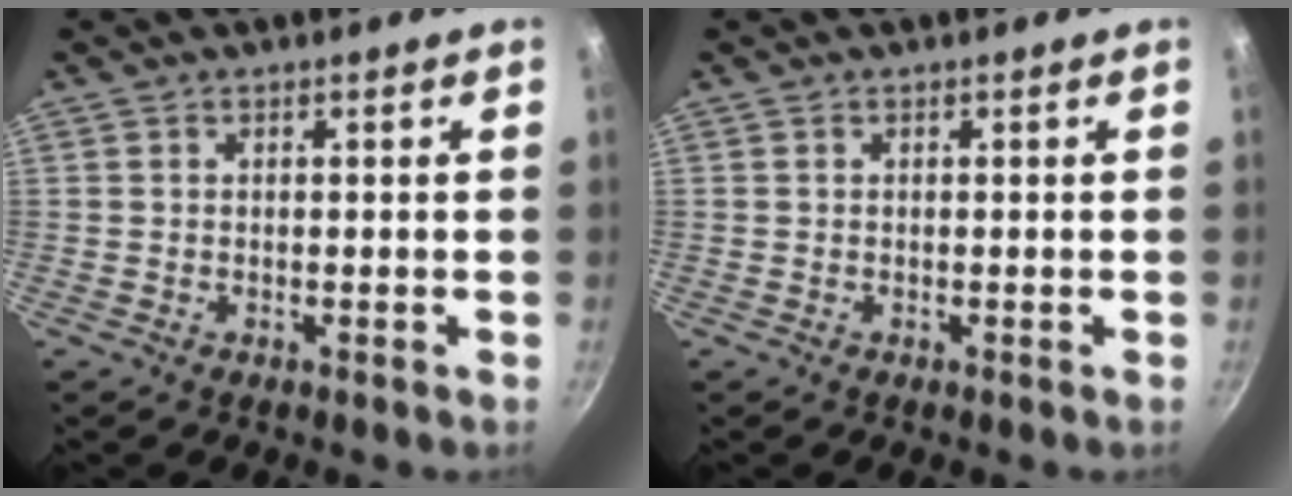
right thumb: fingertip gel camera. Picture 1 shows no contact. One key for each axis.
{"total": 0.0}